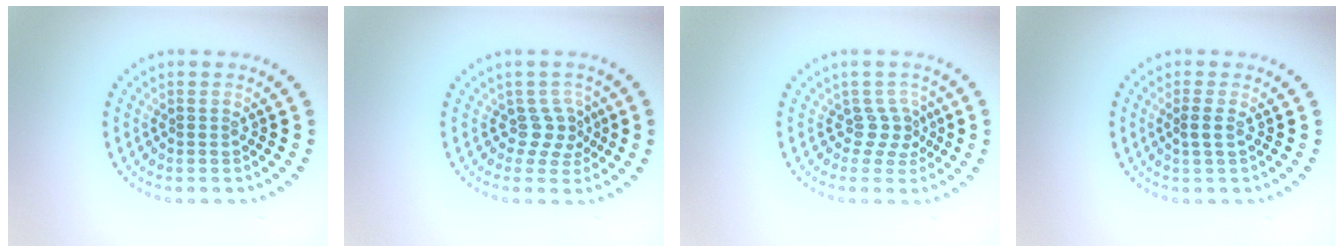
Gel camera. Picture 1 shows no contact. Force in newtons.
{"total": 2.1, "press": 1.5, "slide": 1.5}
{"total": 2.1, "press": 1.4, "slide": 1.5}
{"total": 1.1, "press": 0.9, "slide": 0.6}